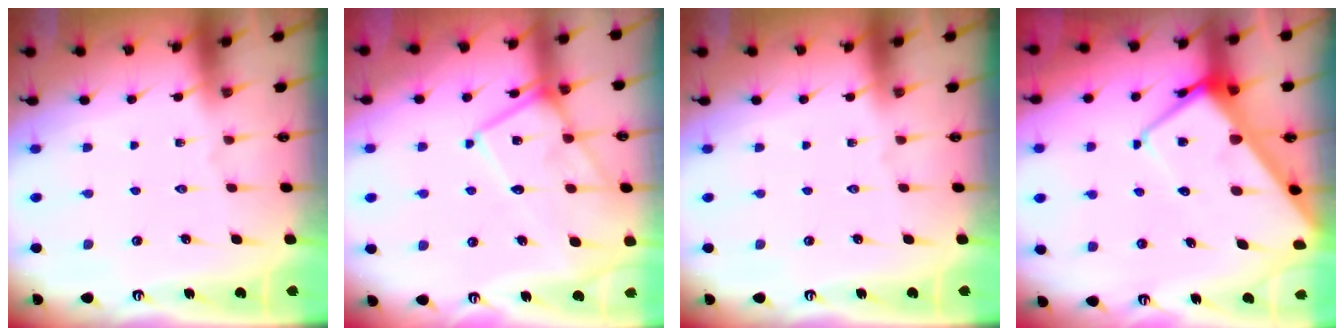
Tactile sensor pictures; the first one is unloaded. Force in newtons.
{"total": 13.7, "press": 13.7, "slide": 1.2}
{"total": 0.0}
{"total": 10.2, "press": 10.2, "slide": 0.9}